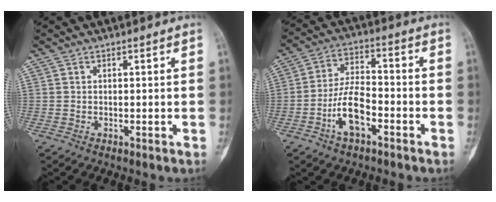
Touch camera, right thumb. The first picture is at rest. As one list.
[{"total": 9.3, "force": [-4.0, 4.4, 7.2], "torque": [-0.133, 0.036, -0.076]}]